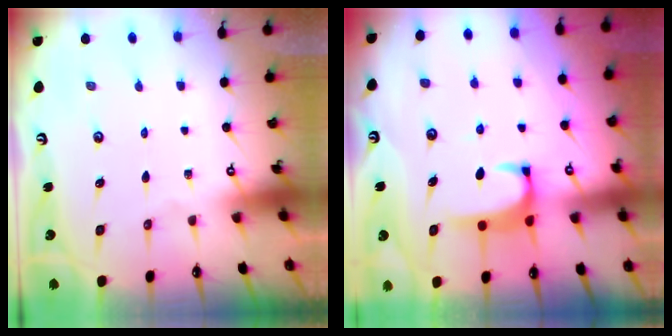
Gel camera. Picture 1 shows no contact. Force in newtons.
{"total": 1.9, "press": 1.9, "slide": 0.3}